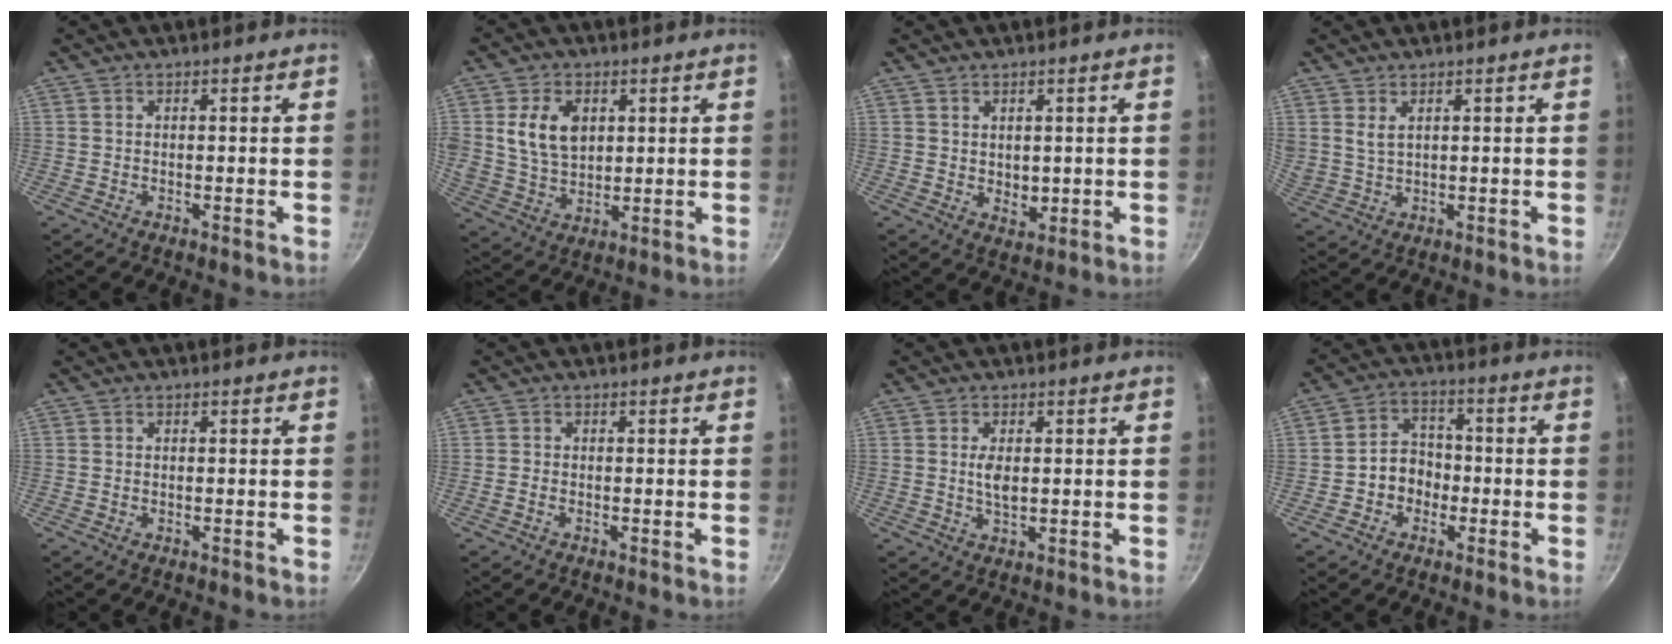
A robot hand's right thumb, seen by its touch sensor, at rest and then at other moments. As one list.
[{"total": 10.0, "force": [2.7, 7.0, 6.7], "torque": [-0.109, -0.016, 0.054]}, {"total": 3.0, "force": [1.0, 2.1, 1.9], "torque": [-0.020, -0.010, 0.024]}, {"total": 3.1, "force": [1.6, 1.6, 2.1], "torque": [-0.038, -0.007, 0.037]}, {"total": 0.0}, {"total": 0.9, "force": [-0.5, 0.5, 0.5], "torque": [-0.012, 0.004, -0.013]}, {"total": 3.3, "force": [0.4, 1.6, 2.8], "torque": [-0.051, -0.003, 0.009]}, {"total": 6.5, "force": [-1.9, 5.4, 3.0], "torque": [-0.007, 0.029, -0.036]}]